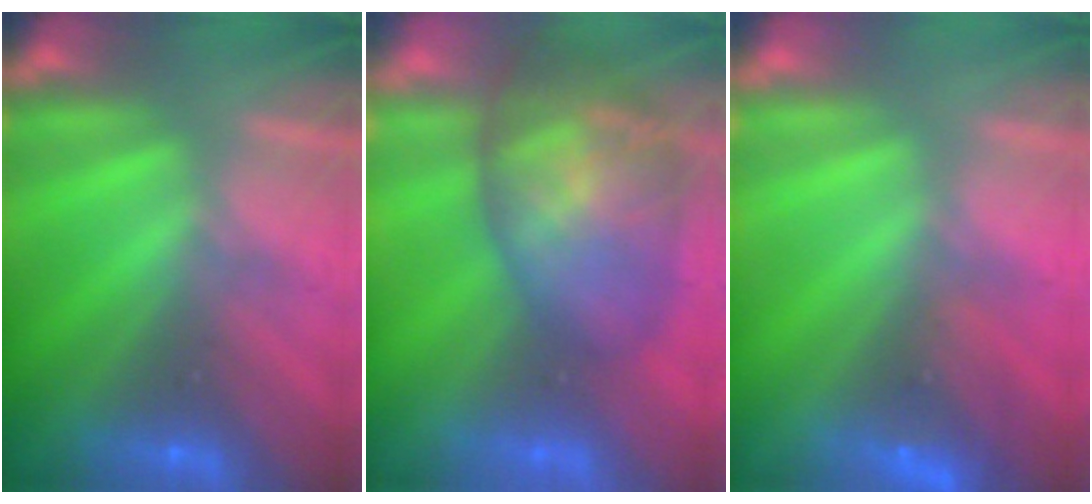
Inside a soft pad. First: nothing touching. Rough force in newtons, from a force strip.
{"total": 7.4}
{"total": 2.5}